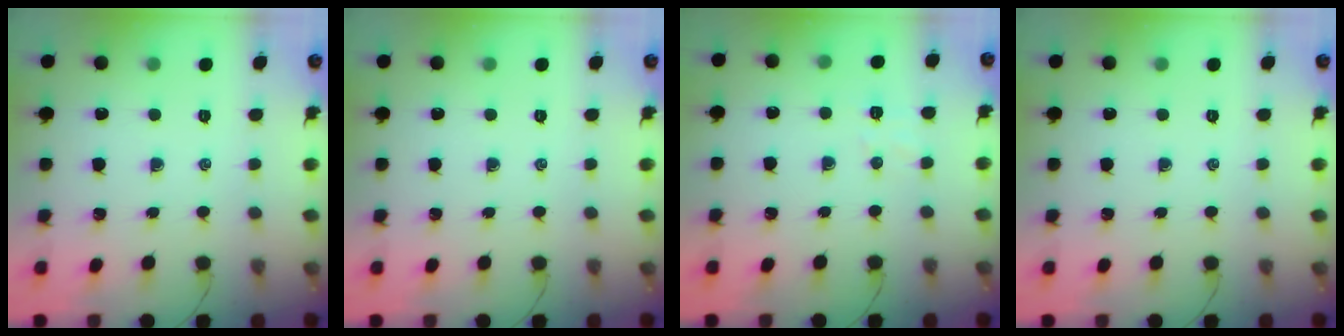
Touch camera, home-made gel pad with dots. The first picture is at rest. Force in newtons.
{"total": 0.0}
{"total": 4.7, "press": 4.6, "slide": 1.2}
{"total": 0.0}